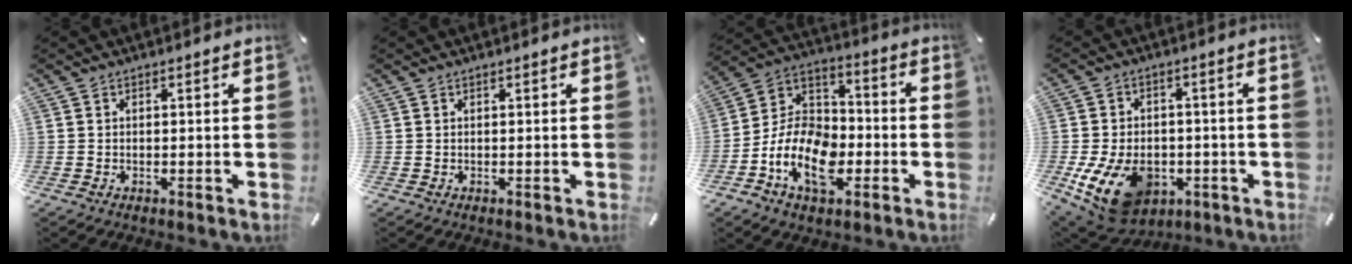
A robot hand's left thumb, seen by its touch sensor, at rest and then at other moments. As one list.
[{"total": 0.0}, {"total": 14.7, "force": [-6.0, 9.8, 9.2], "torque": [-0.207, 0.024, -0.115]}, {"total": 14.1, "force": [-4.8, 10.1, 8.7], "torque": [-0.172, 0.019, -0.078]}]